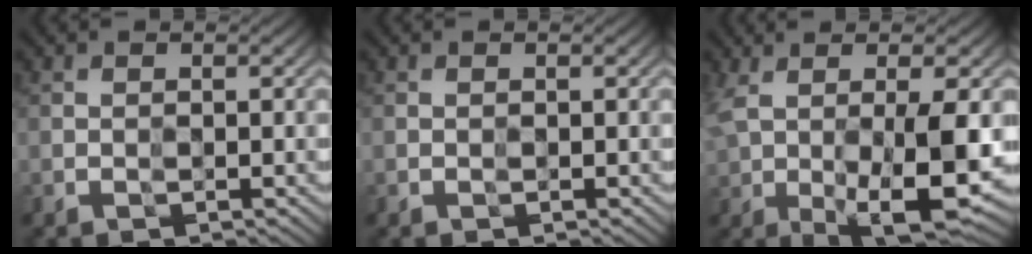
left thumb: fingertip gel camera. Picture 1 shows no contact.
{"total": 0.0}
{"total": 12.1, "force": [-0.6, 4.1, 11.3], "torque": [-0.211, -0.005, 0.006]}